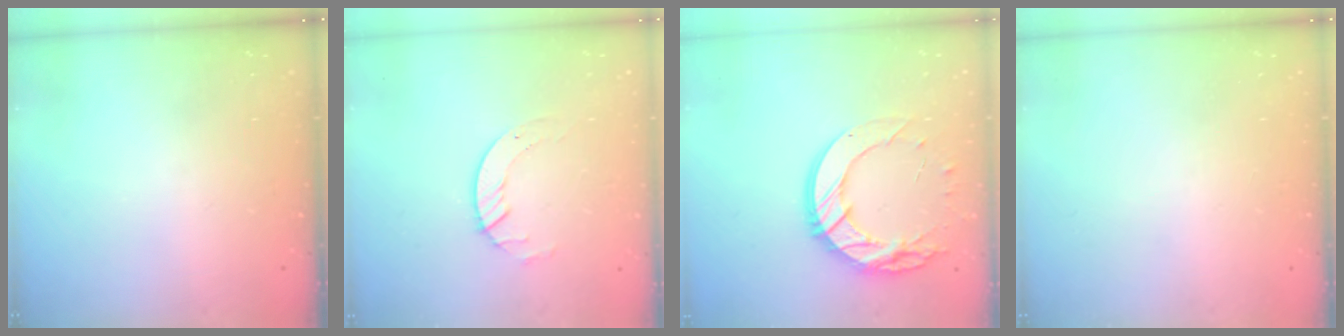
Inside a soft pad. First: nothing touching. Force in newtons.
{"total": 3.3, "press": 3.3, "slide": 0.4}
{"total": 16.8, "press": 16.8, "slide": 1.2}
{"total": 0.0}